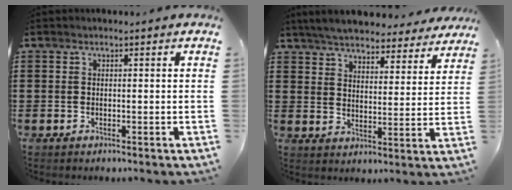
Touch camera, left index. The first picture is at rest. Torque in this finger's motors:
{"motor_torque": [1.61, 0.53, 1.05, 0.21]}